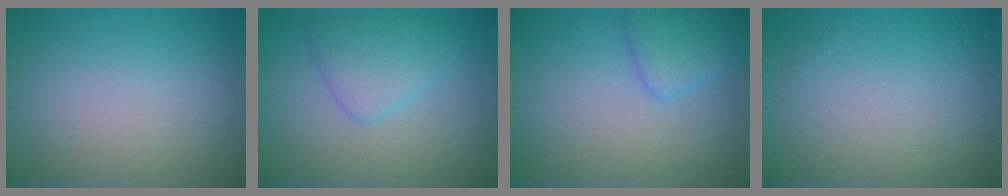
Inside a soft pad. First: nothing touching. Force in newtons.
{"total": 3.5, "press": 3.5, "slide": 0.2}
{"total": 2.8, "press": 2.8, "slide": 0.2}
{"total": 0.0}